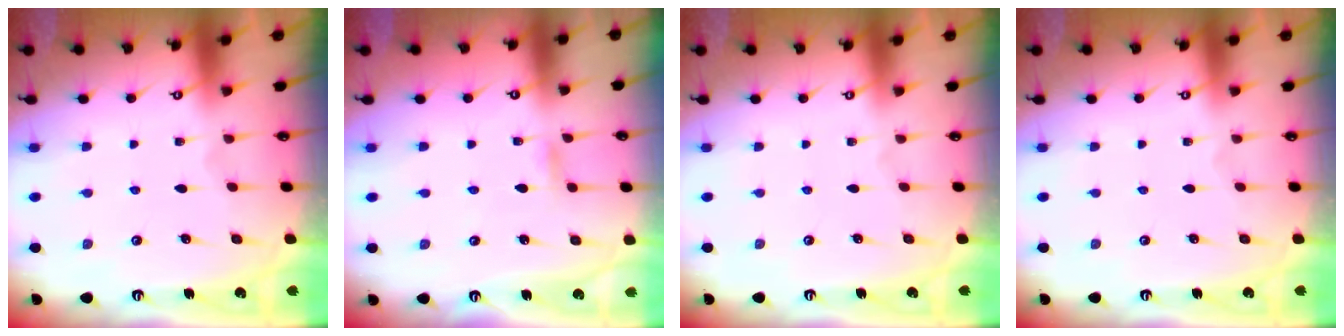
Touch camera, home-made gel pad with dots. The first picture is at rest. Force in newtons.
{"total": 2.7, "press": 2.7, "slide": 0.2}
{"total": 0.0}
{"total": 0.0}